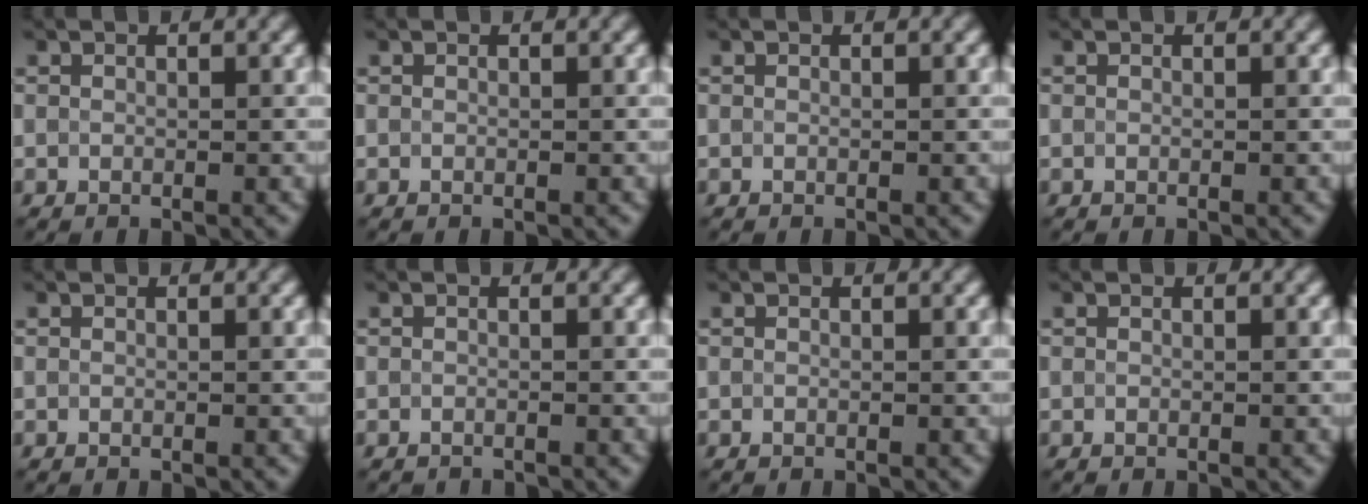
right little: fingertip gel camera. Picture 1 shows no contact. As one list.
[{"total": 0.0}, {"total": 0.0}, {"total": 0.0}, {"total": 0.0}, {"total": 1.1, "force": [-1.1, 0.0, 0.0], "torque": [0.004, -0.008, -0.019]}, {"total": 0.0}, {"total": 0.0}]